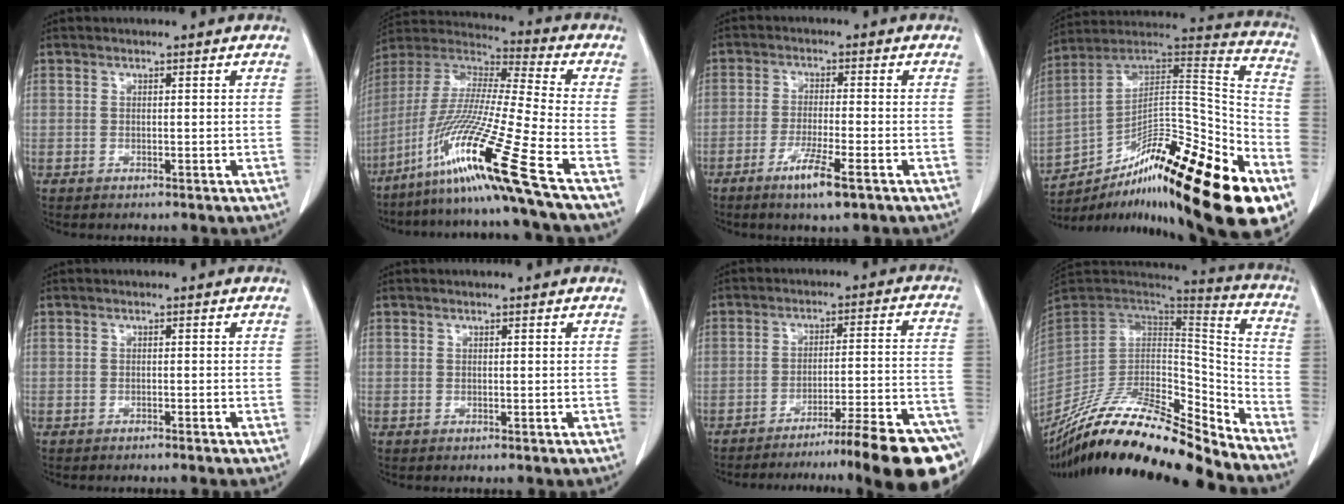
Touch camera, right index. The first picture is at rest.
{"total": 20.7, "force": [-12.3, -3.0, 16.3], "torque": [-0.361, -0.039, -0.234]}
{"total": 6.2, "force": [-3.6, 0.2, 5.1], "torque": [-0.096, -0.012, -0.063]}
{"total": 31.4, "force": [-17.0, 6.0, 25.7], "torque": [-0.319, 0.025, -0.268]}
{"total": 1.5, "force": [-1.3, -0.1, 0.8], "torque": [-0.012, 0.001, -0.016]}
{"total": 0.0}
{"total": 21.0, "force": [-17.0, -0.1, 12.3], "torque": [-0.081, 0.005, -0.235]}
{"total": 27.0, "force": [-23.4, 3.5, 12.9], "torque": [-0.200, -0.008, -0.385]}